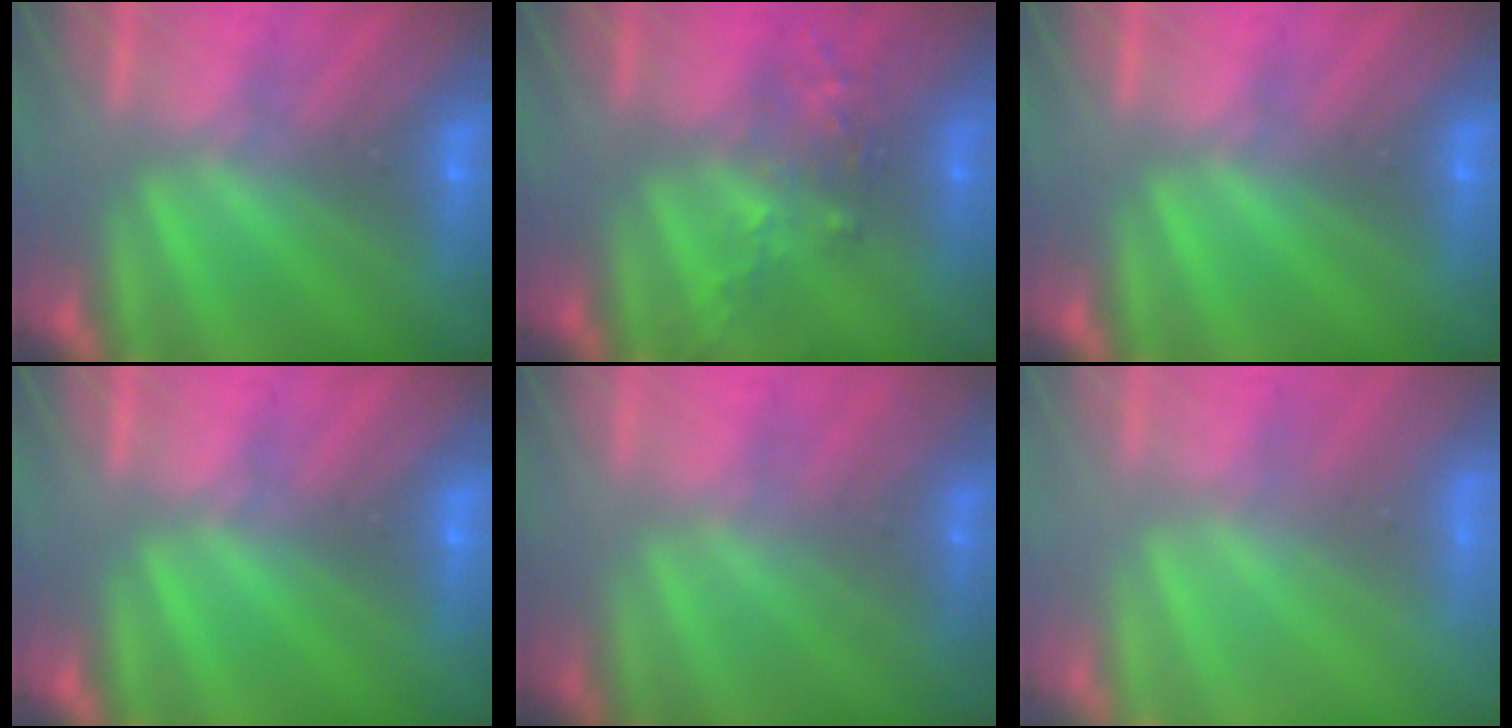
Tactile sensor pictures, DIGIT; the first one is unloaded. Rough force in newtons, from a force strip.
{"total": 2.6}
{"total": 0.0}
{"total": 0.0}
{"total": 1.5}
{"total": 3.4}